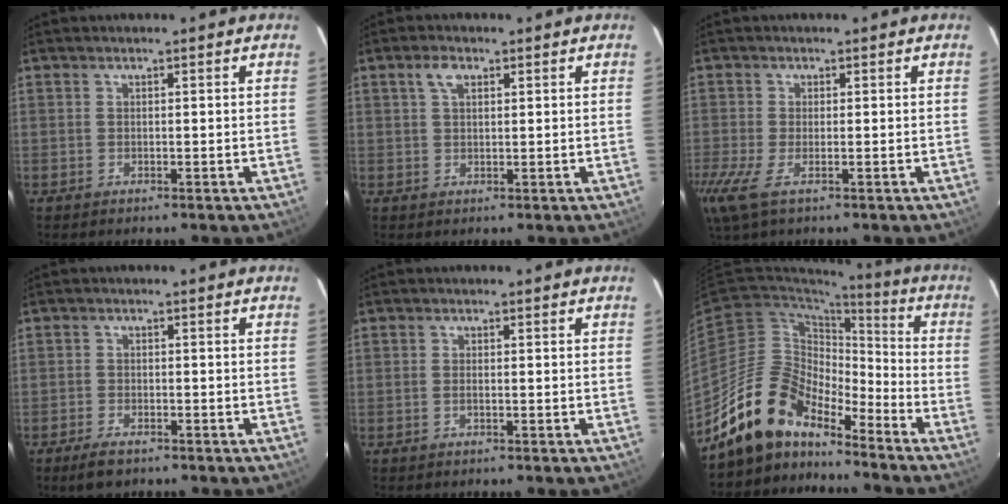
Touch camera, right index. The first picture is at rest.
{"total": 2.8, "force": [1.3, 1.4, 2.0], "torque": [-0.038, 0.008, 0.024]}
{"total": 5.6, "force": [-2.6, 1.3, 4.9], "torque": [-0.109, -0.020, -0.050]}
{"total": 3.9, "force": [-2.9, 1.5, 2.1], "torque": [-0.054, -0.008, -0.053]}
{"total": 1.0, "force": [-0.3, 0.3, 0.9], "torque": [-0.019, 0.001, -0.007]}
{"total": 15.0, "force": [-12.9, 5.7, 5.0], "torque": [-0.101, 0.022, -0.238]}